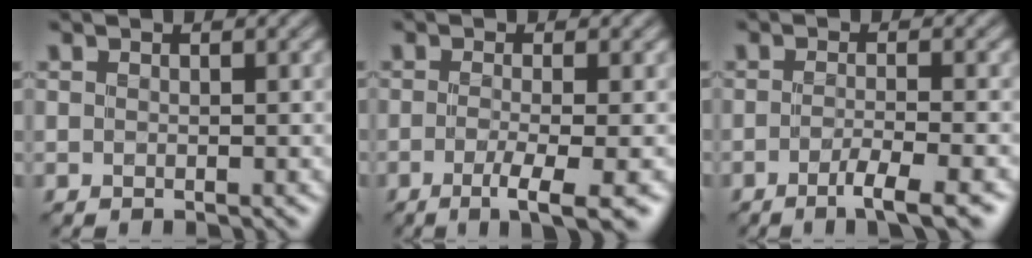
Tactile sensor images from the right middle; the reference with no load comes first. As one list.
[{"total": 4.2, "force": [-1.8, 0.8, 3.7], "torque": [-0.059, -0.008, -0.036]}, {"total": 3.7, "force": [-2.1, 0.6, 2.9], "torque": [-0.047, -0.001, -0.044]}]